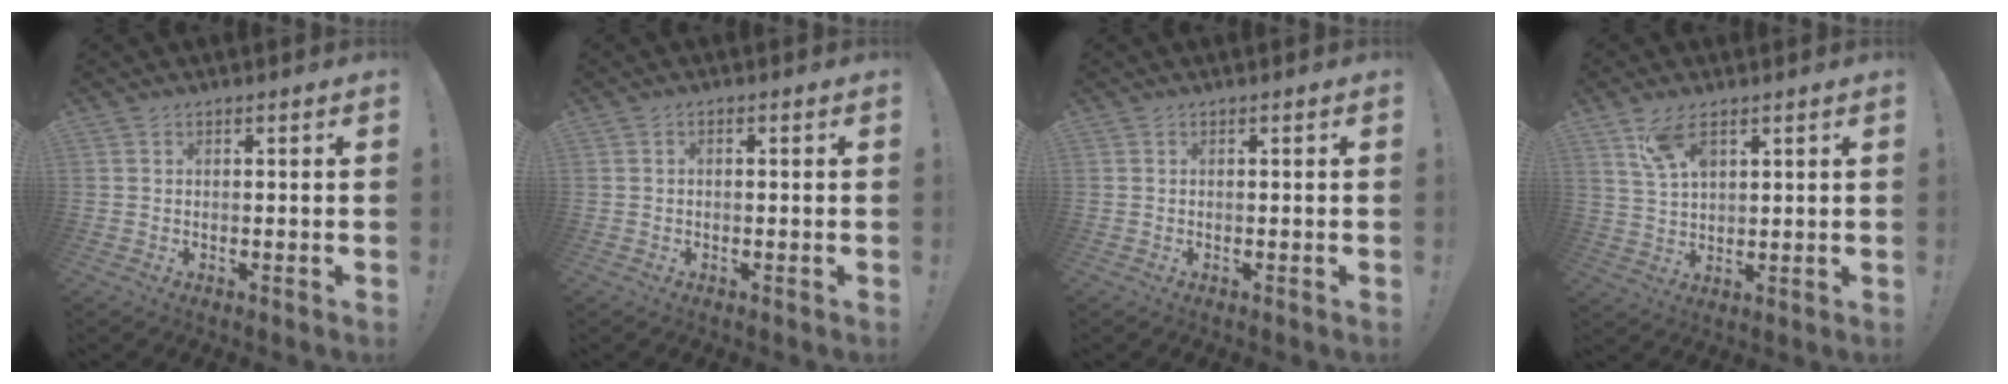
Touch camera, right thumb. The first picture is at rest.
{"total": 0.9, "force": [-0.4, 0.5, 0.6], "torque": [-0.010, 0.004, -0.008]}
{"total": 0.0}
{"total": 8.6, "force": [4.9, 4.2, 5.8], "torque": [-0.097, -0.017, 0.091]}